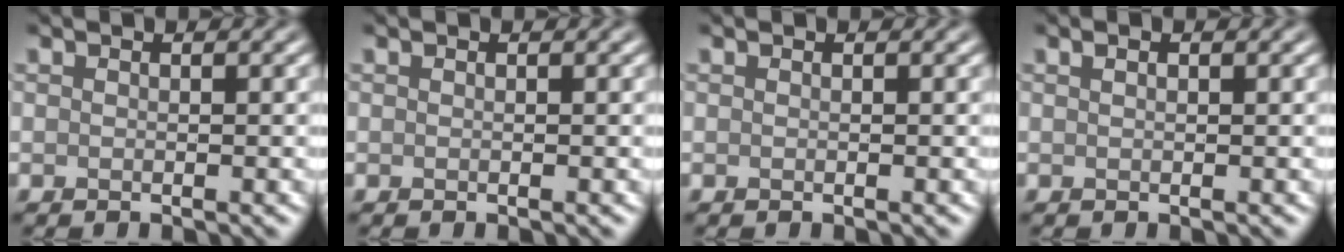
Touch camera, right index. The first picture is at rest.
{"total": 0.0}
{"total": 0.0}
{"total": 0.6, "force": [0.2, 0.2, 0.5], "torque": [-0.014, 0.003, 0.005]}